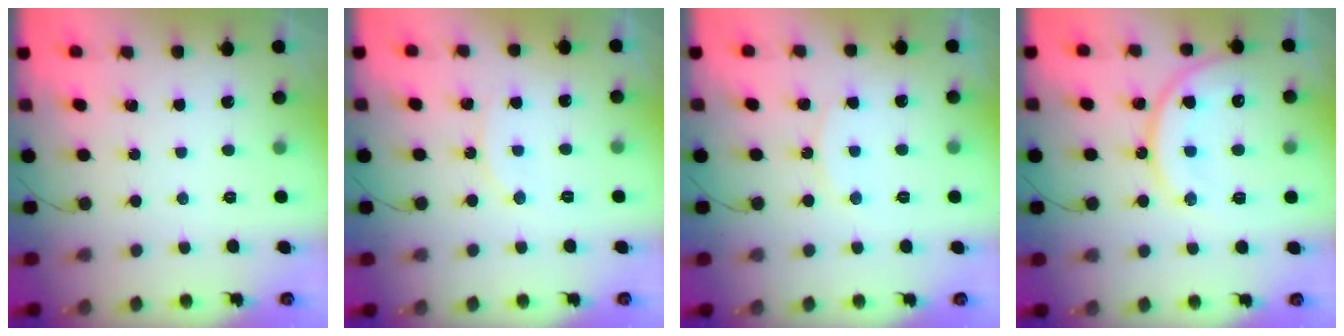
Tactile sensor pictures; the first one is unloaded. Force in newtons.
{"total": 6.3, "press": 6.3, "slide": 0.0}
{"total": 7.0, "press": 6.9, "slide": 0.6}
{"total": 13.9, "press": 13.8, "slide": 0.8}